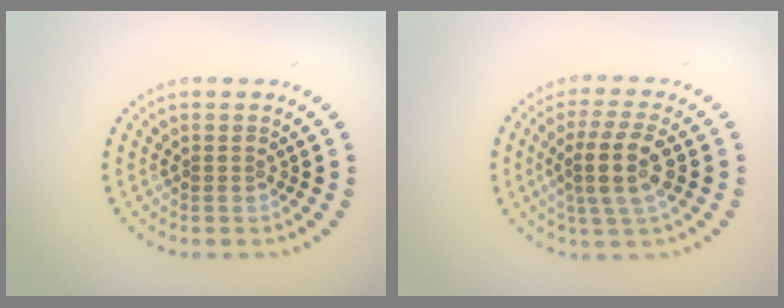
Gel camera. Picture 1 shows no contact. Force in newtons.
{"total": 4.4, "press": 3.8, "slide": 2.2}